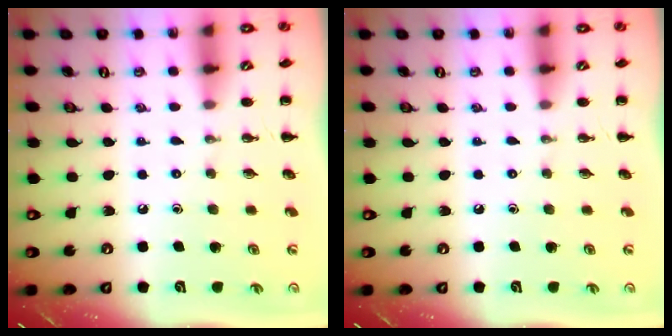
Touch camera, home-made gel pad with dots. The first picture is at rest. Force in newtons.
{"total": 0.0}